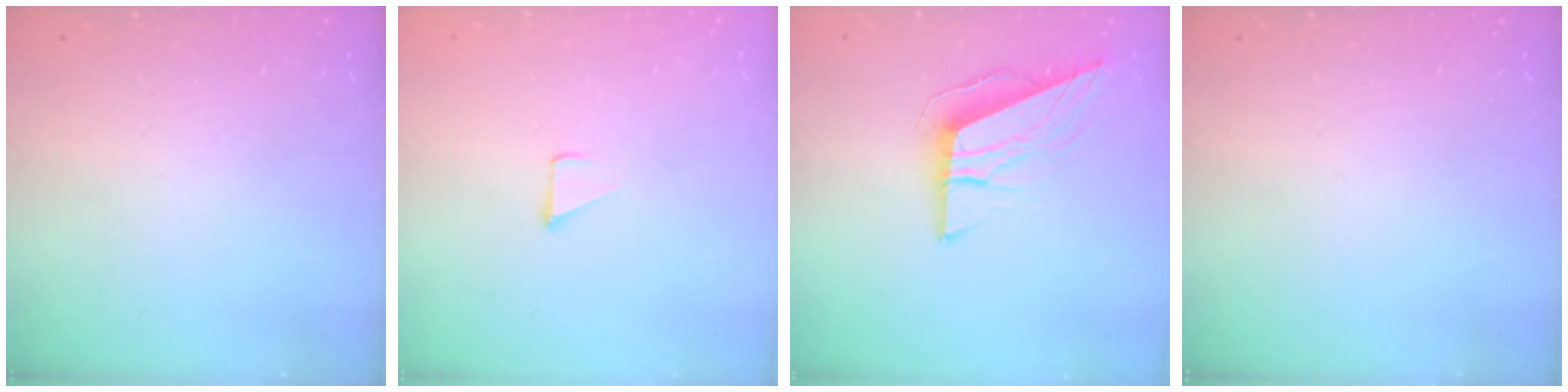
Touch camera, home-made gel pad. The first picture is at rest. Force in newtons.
{"total": 1.5, "press": 1.5, "slide": 0.1}
{"total": 9.4, "press": 9.4, "slide": 0.6}
{"total": 0.0}